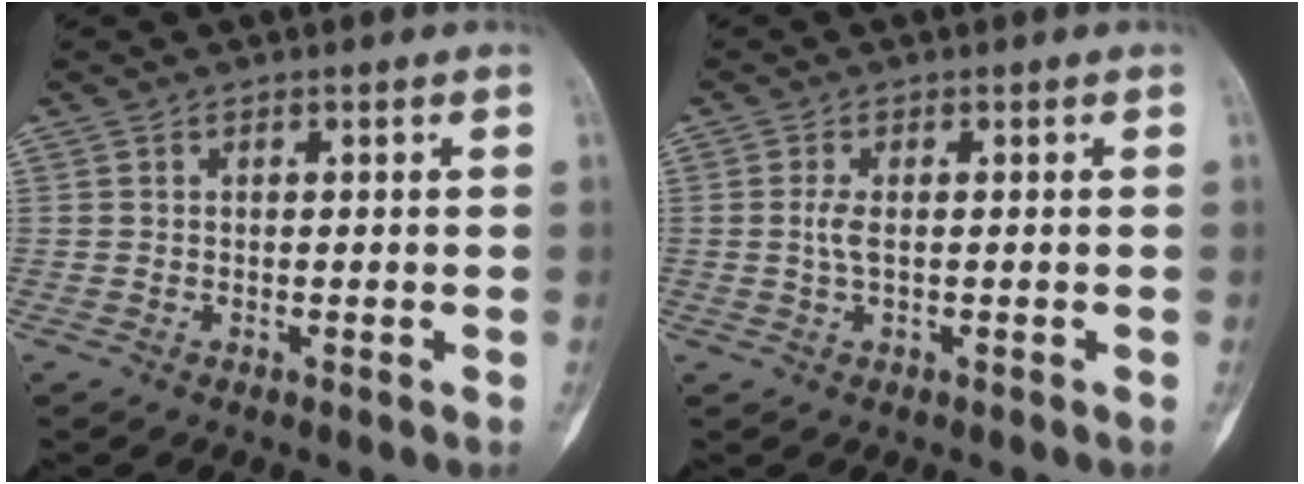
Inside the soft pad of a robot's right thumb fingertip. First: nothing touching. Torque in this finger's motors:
{"motor_torque": [1.01, -0.69, -0.04, -0.80, -0.01]}